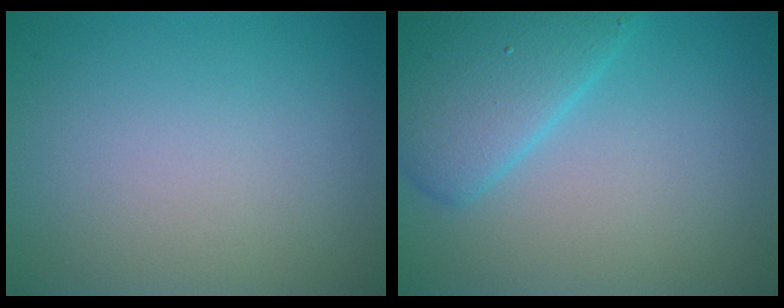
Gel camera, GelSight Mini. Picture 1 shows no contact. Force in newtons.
{"total": 5.4, "press": 5.4, "slide": 0.2}